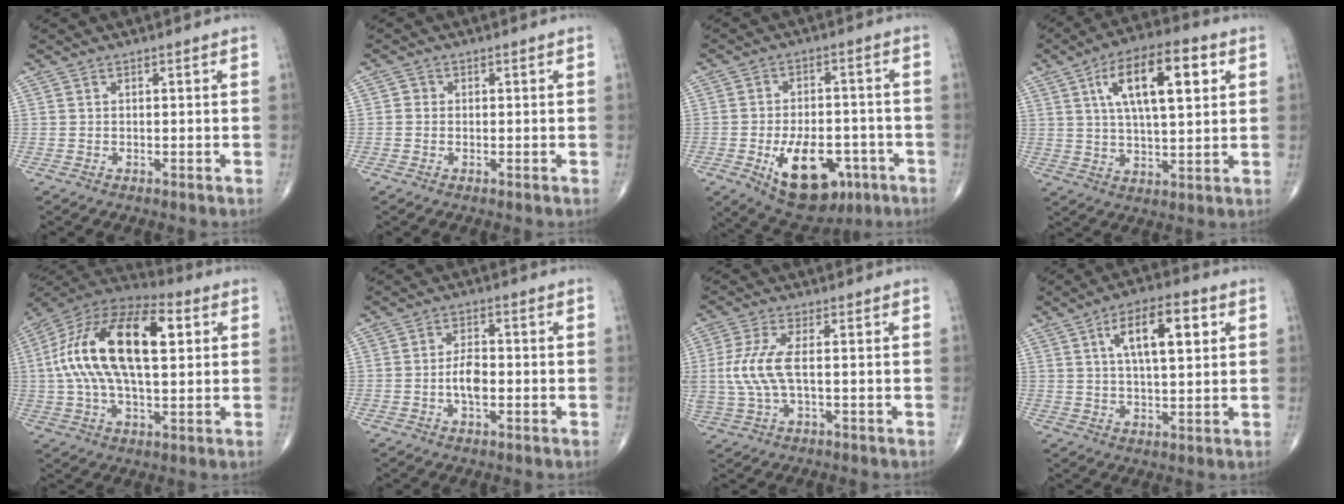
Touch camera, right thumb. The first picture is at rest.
{"total": 1.1, "force": [-0.1, 1.0, 0.3], "torque": [0.000, 0.003, -0.005]}
{"total": 15.5, "force": [-6.2, 8.5, 11.4], "torque": [-0.146, 0.022, -0.080]}
{"total": 15.6, "force": [5.3, 6.1, 13.3], "torque": [-0.208, 0.001, 0.084]}
{"total": 23.1, "force": [4.2, 10.9, 19.9], "torque": [-0.371, 0.023, 0.059]}
{"total": 4.6, "force": [-1.0, 2.2, 3.9], "torque": [-0.067, 0.009, -0.020]}
{"total": 8.1, "force": [0.3, 3.0, 7.5], "torque": [-0.202, 0.005, 0.006]}
{"total": 11.7, "force": [3.9, 4.6, 10.0], "torque": [-0.151, 0.001, 0.062]}